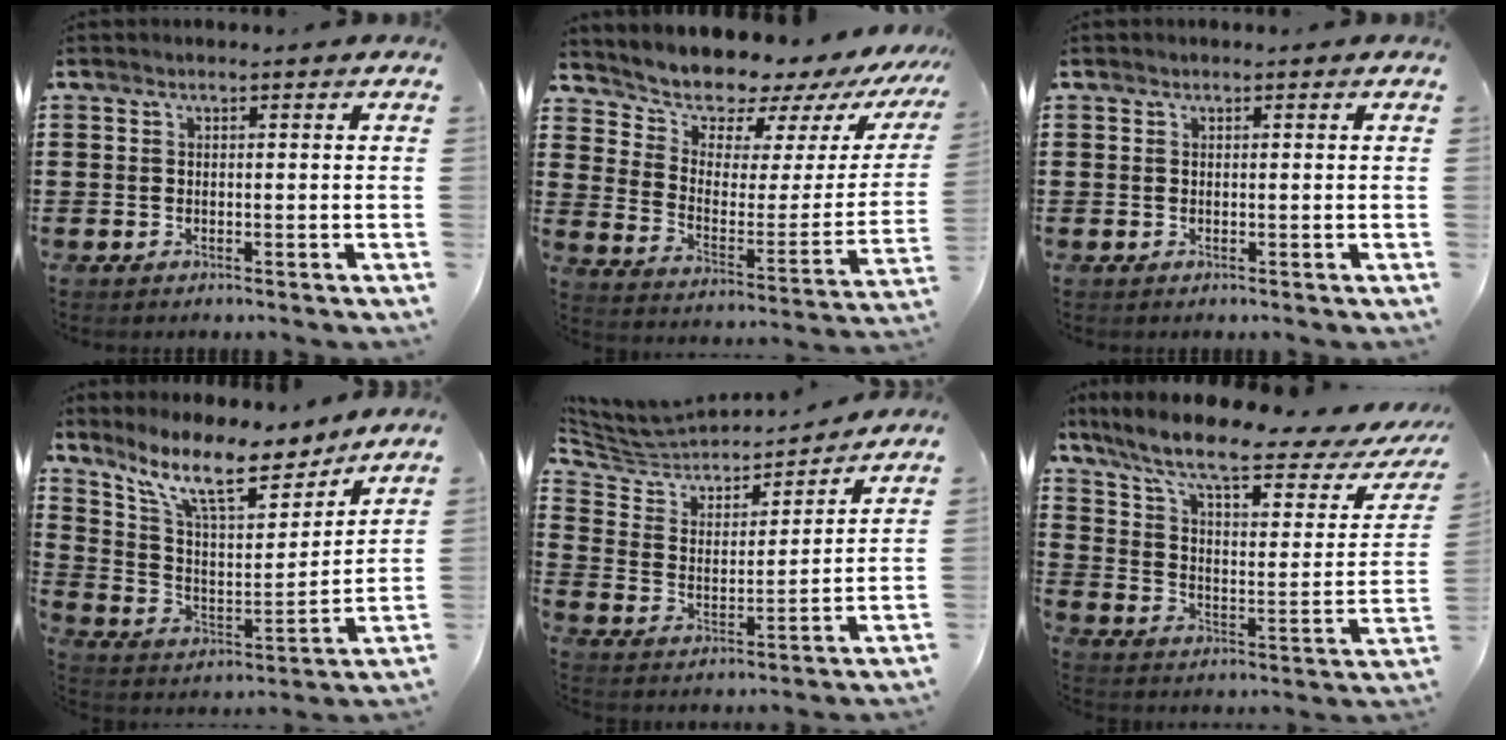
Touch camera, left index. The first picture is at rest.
{"total": 8.4, "force": [8.0, 2.3, 1.1], "torque": [-0.058, -0.075, 0.136]}
{"total": 0.0}
{"total": 12.4, "force": [9.3, 3.1, 7.5], "torque": [-0.167, -0.040, 0.163]}
{"total": 4.9, "force": [4.5, 1.7, 0.8], "torque": [-0.048, -0.036, 0.071]}
{"total": 10.8, "force": [7.7, 1.6, 7.4], "torque": [-0.163, -0.042, 0.125]}